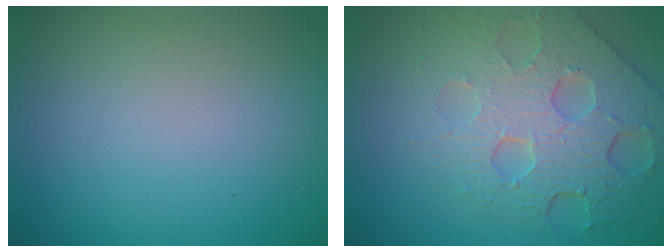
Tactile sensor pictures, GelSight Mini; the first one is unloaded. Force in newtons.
{"total": 8.1, "press": 5.5, "slide": 6.0}